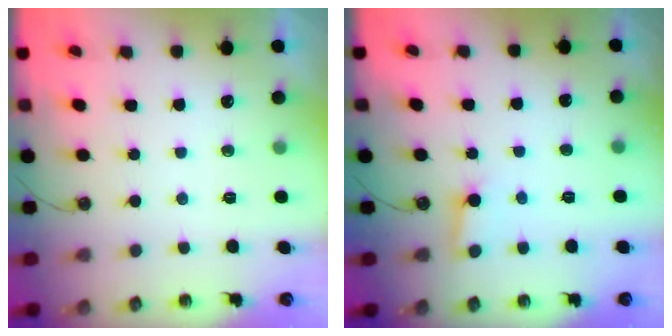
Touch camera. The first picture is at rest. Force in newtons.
{"total": 2.9, "press": 2.9, "slide": 0.2}